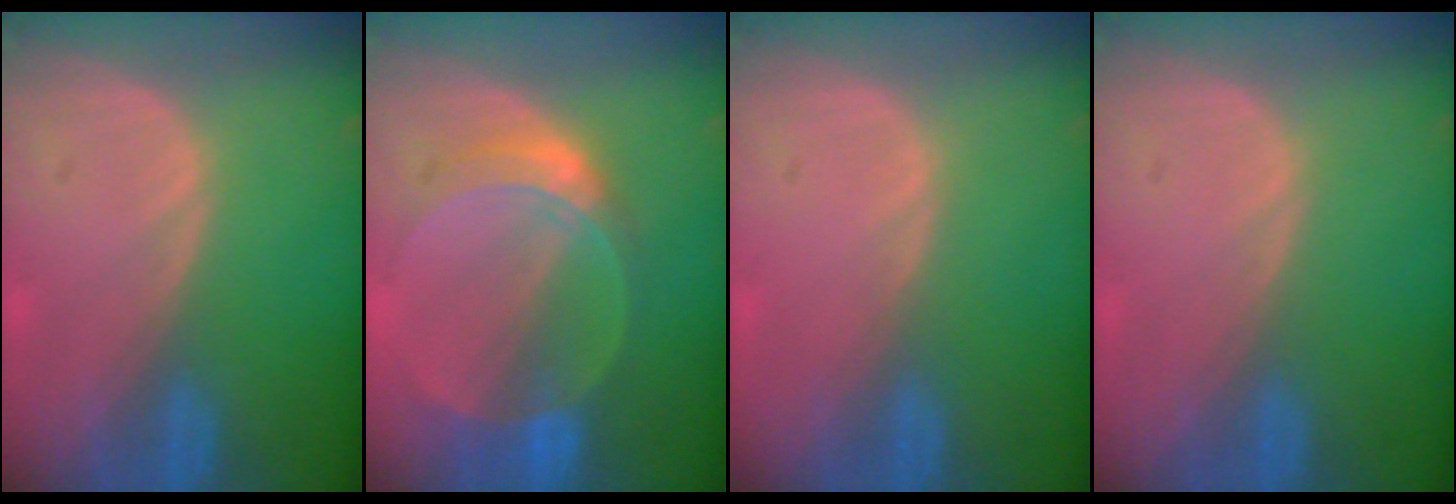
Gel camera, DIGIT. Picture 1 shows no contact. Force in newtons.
{"total": 7.1, "press": 6.2, "slide": 3.4}
{"total": 0.0}
{"total": 0.0}